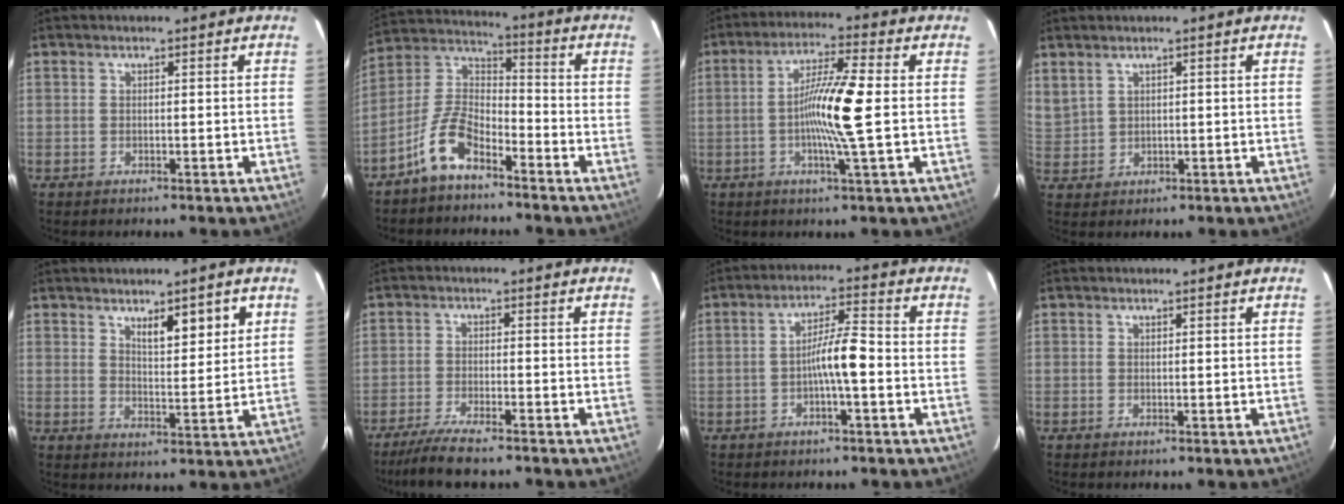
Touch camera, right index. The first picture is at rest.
{"total": 8.9, "force": [-6.1, 3.4, 5.6], "torque": [-0.132, 0.018, -0.123]}
{"total": 9.9, "force": [-0.7, -0.6, 9.9], "torque": [-0.183, -0.003, -0.020]}
{"total": 4.2, "force": [2.7, 2.6, 1.9], "torque": [-0.052, 0.003, 0.071]}
{"total": 6.3, "force": [3.5, 1.3, 5.1], "torque": [-0.080, -0.005, 0.057]}
{"total": 7.0, "force": [-5.7, 0.6, 4.0], "torque": [-0.068, -0.017, -0.097]}
{"total": 6.0, "force": [-1.4, 0.5, 5.8], "torque": [-0.102, 0.014, -0.025]}
{"total": 0.0}